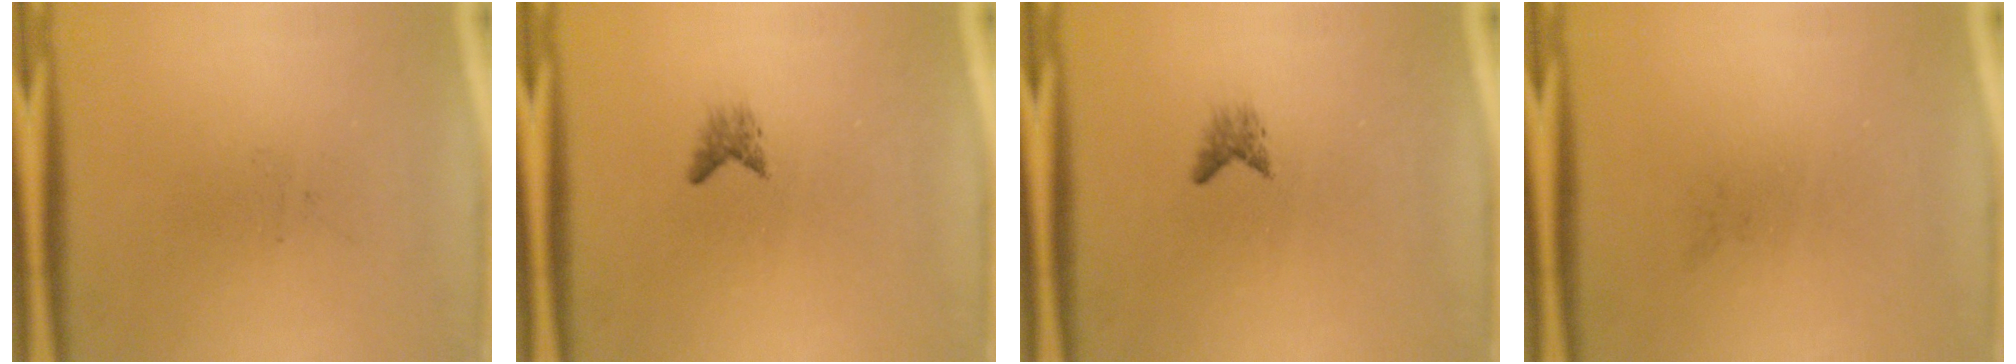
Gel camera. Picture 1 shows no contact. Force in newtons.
{"total": 1.1}
{"total": 1.1}
{"total": 0.0}